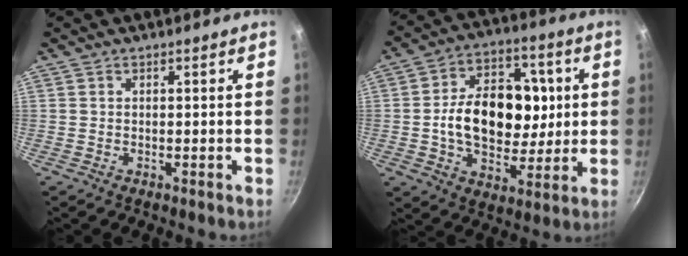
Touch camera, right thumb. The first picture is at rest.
{"total": 18.7, "force": [0.9, 12.5, 14.0], "torque": [-0.182, 0.017, 0.015]}